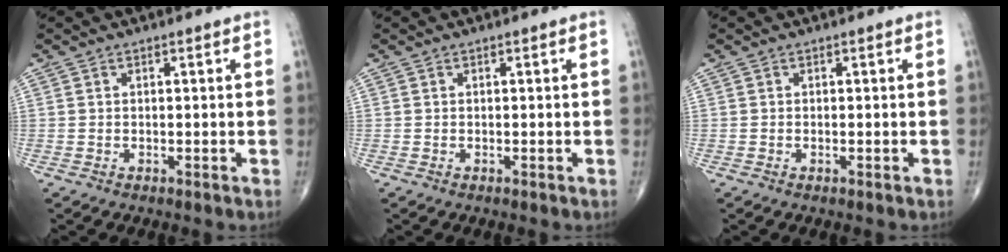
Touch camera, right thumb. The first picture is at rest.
{"total": 0.0}
{"total": 0.0}